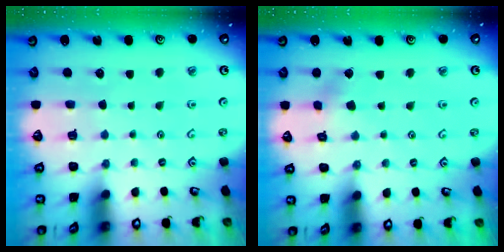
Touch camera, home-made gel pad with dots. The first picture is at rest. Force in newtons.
{"total": 2.7, "press": 2.7, "slide": 0.3}